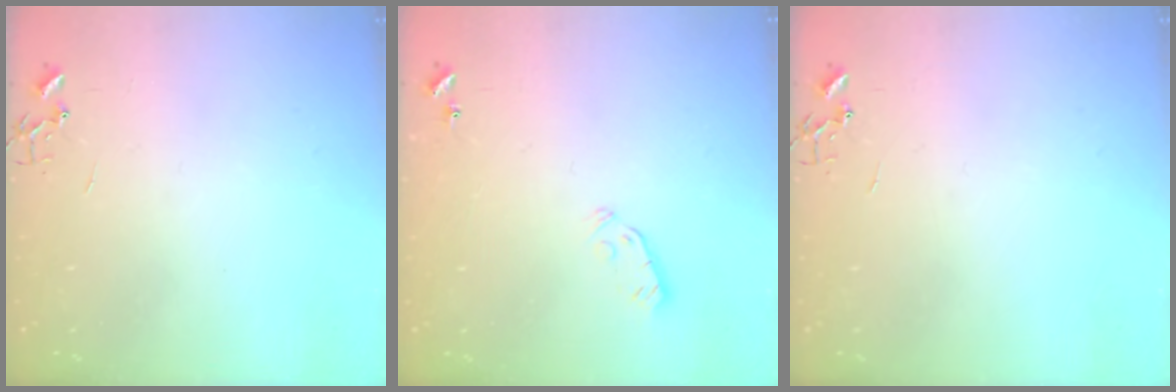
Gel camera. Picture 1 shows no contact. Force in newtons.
{"total": 3.3, "press": 3.1, "slide": 1.0}
{"total": 0.0}